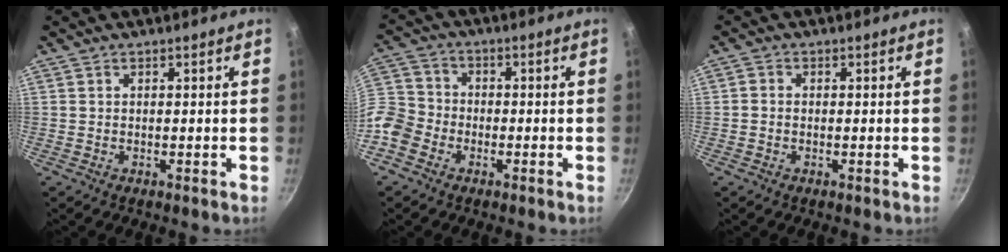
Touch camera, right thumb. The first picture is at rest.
{"total": 8.7, "force": [-4.0, 6.9, 3.5], "torque": [-0.049, 0.038, -0.094]}
{"total": 1.2, "force": [-0.4, 1.0, 0.6], "torque": [-0.013, 0.005, -0.010]}